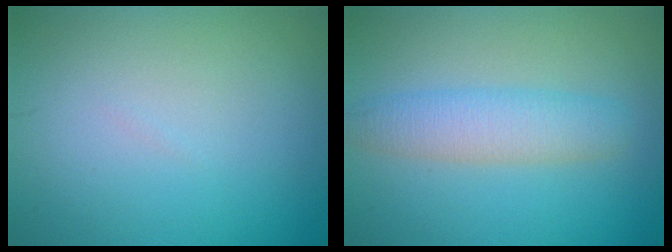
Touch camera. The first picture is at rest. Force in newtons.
{"total": 3.7, "press": 3.7, "slide": 0.1}